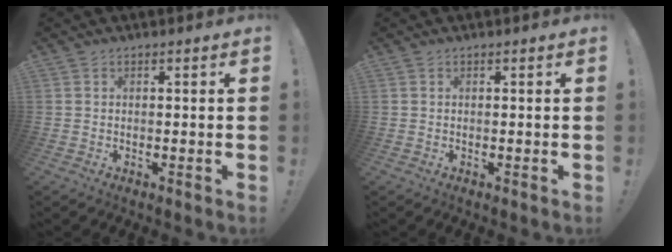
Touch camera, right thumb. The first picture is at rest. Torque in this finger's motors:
{"motor_torque": [0.00, 0.00, 0.00, 0.01, 0.00]}